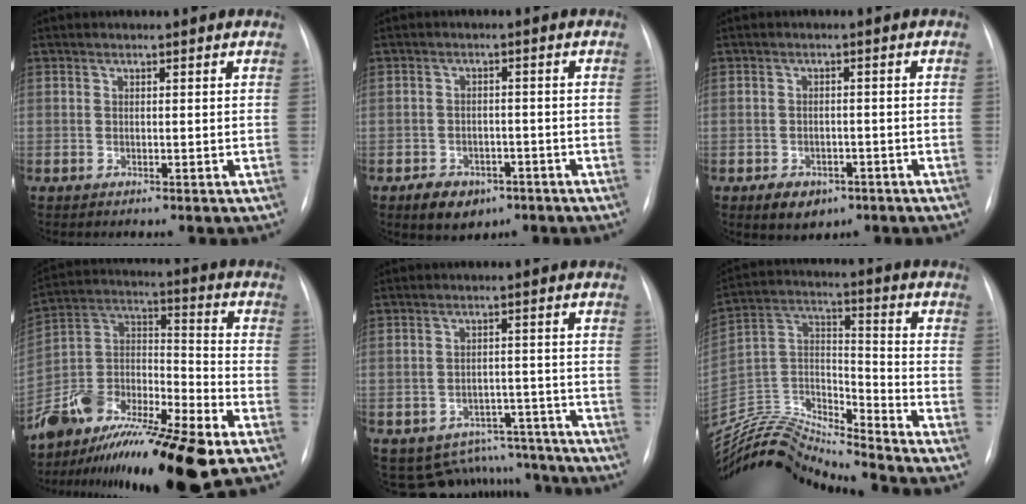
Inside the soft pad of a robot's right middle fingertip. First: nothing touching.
{"total": 5.6, "force": [-3.4, 3.8, 2.4], "torque": [-0.039, 0.003, -0.043]}
{"total": 4.9, "force": [-2.8, 3.3, 2.2], "torque": [-0.030, 0.003, -0.030]}
{"total": 20.4, "force": [-15.6, 2.9, 12.8], "torque": [-0.239, 0.006, -0.282]}
{"total": 11.2, "force": [-10.3, 4.4, 0.0], "torque": [0.011, 0.042, -0.124]}
{"total": 17.2, "force": [-16.9, -0.6, 3.1], "torque": [-0.053, 0.040, -0.305]}